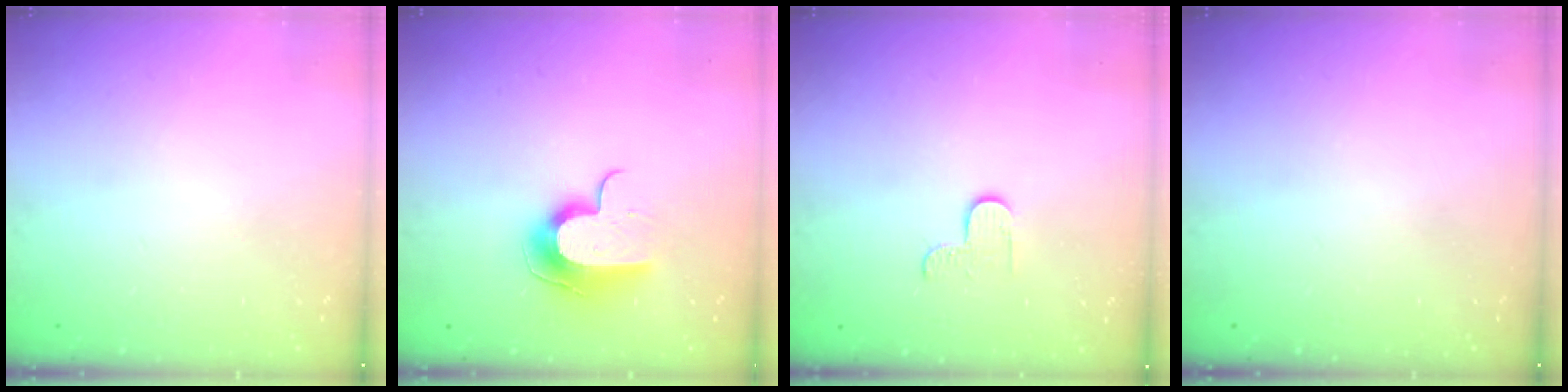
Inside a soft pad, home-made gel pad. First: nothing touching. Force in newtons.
{"total": 11.8, "press": 11.8, "slide": 0.7}
{"total": 2.9, "press": 2.9, "slide": 0.3}
{"total": 0.0}